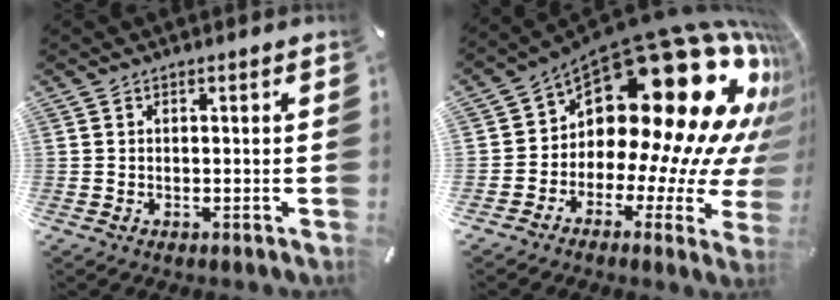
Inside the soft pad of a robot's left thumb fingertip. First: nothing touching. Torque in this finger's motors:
{"motor_torque": [1.84, 1.84, 2.04, -0.73, 0.21]}